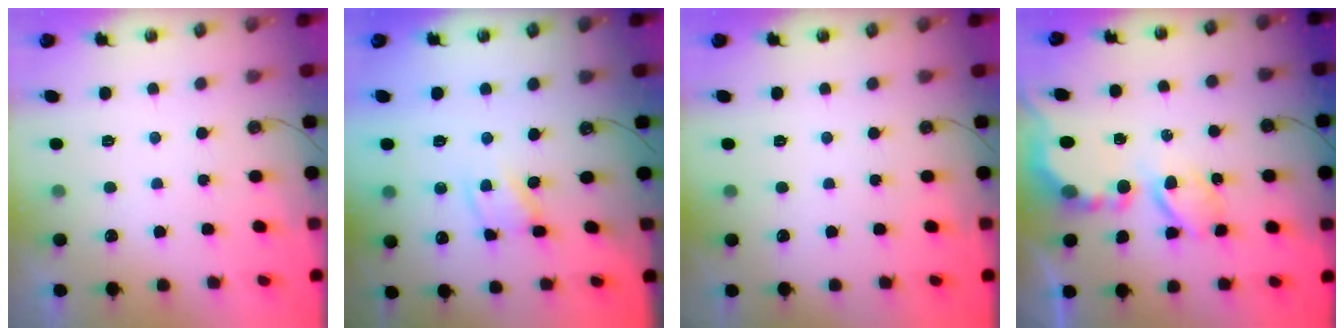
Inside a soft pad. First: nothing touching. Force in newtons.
{"total": 4.1, "press": 4.1, "slide": 0.2}
{"total": 0.0}
{"total": 6.6, "press": 6.5, "slide": 0.6}